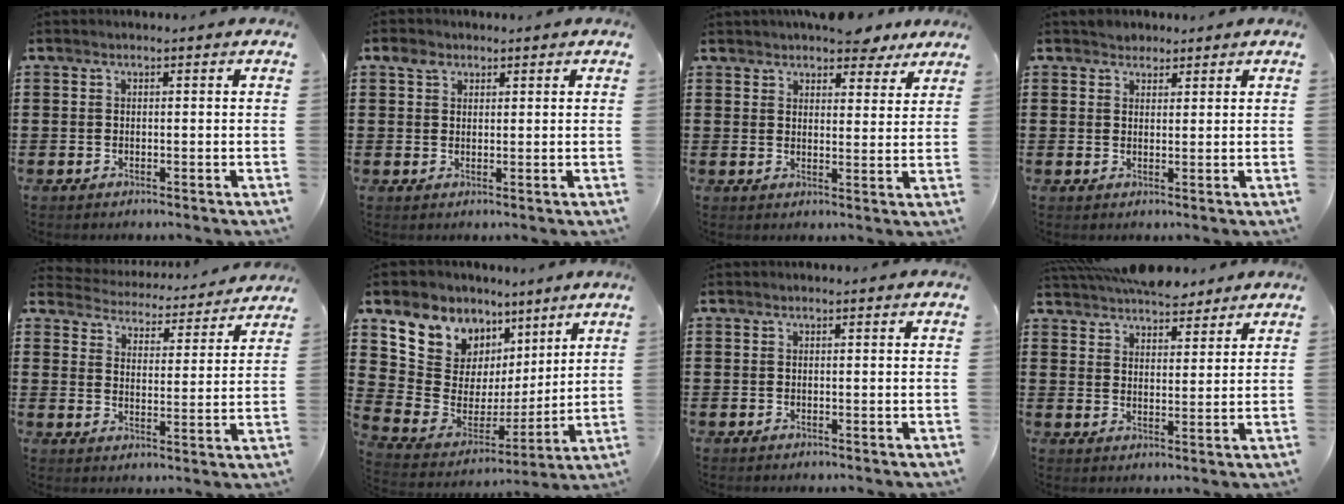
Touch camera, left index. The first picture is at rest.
{"total": 2.5, "force": [1.4, 1.8, 0.9], "torque": [-0.016, 0.004, 0.024]}
{"total": 5.6, "force": [5.1, 1.8, 1.5], "torque": [-0.029, -0.007, 0.094]}
{"total": 2.0, "force": [1.7, 1.1, -0.1], "torque": [-0.004, 0.007, 0.035]}
{"total": 3.9, "force": [3.8, 0.2, -0.6], "torque": [-0.018, -0.037, 0.061]}
{"total": 9.6, "force": [6.3, 7.0, 1.7], "torque": [-0.081, -0.056, 0.121]}
{"total": 0.0}
{"total": 6.6, "force": [6.2, 1.9, 1.5], "torque": [-0.040, -0.012, 0.118]}